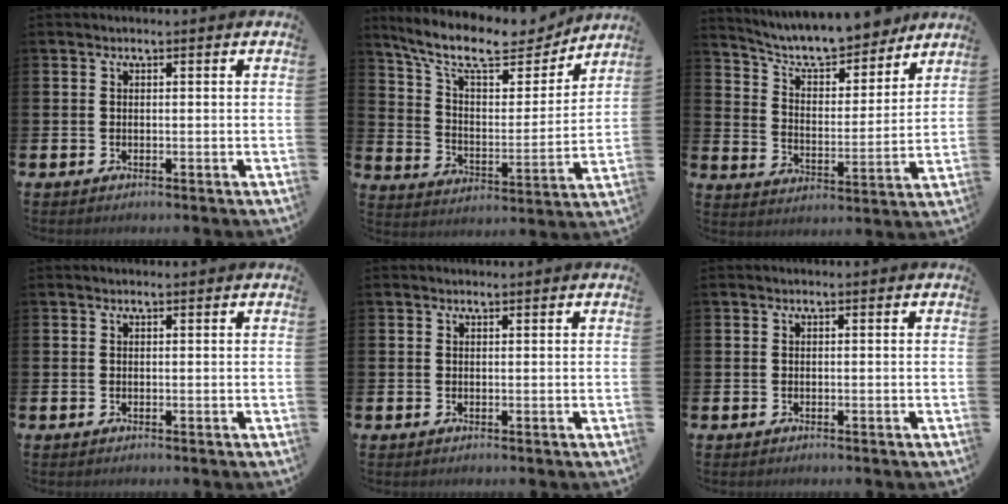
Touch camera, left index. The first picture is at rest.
{"total": 12.1, "force": [10.5, 3.3, 4.9], "torque": [-0.127, -0.064, 0.181]}
{"total": 9.0, "force": [8.3, 2.0, 2.6], "torque": [-0.074, -0.061, 0.143]}
{"total": 0.0}
{"total": 0.6, "force": [0.6, 0.1, 0.0], "torque": [0.013, -0.005, 0.008]}
{"total": 0.0}